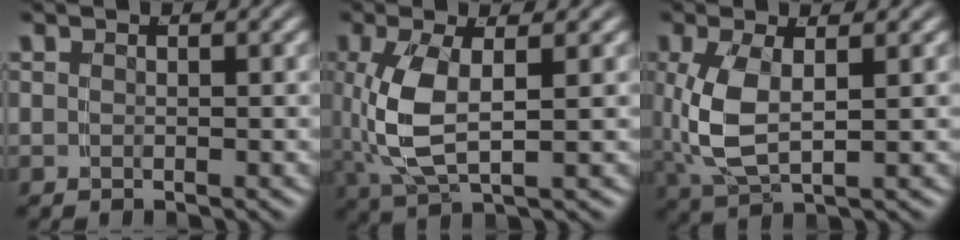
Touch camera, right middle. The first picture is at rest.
{"total": 5.5, "force": [0.4, 2.4, 5.0], "torque": [-0.124, -0.008, 0.023]}
{"total": 5.2, "force": [0.3, 2.6, 4.5], "torque": [-0.120, -0.009, 0.022]}